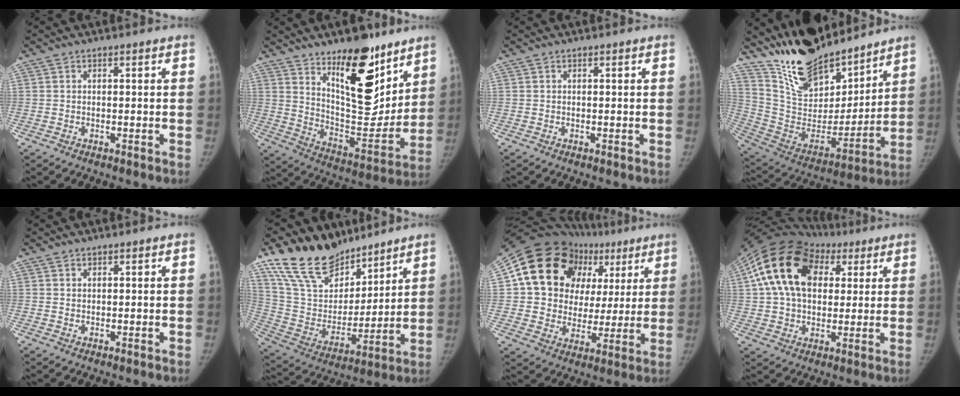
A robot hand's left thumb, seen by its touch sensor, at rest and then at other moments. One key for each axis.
{"total": 20.5, "fx": 12.1, "fy": 8.7, "fz": 14.1, "tx": -0.151, "ty": -0.101, "tz": 0.198}
{"total": 0.0}
{"total": 22.9, "fx": 19.2, "fy": 8.5, "fz": 9.1, "tx": -0.122, "ty": -0.110, "tz": 0.344}
{"total": 0.7, "fx": 0.6, "fy": 0.3, "fz": 0.1, "tx": 0.004, "ty": -0.004, "tz": 0.008}
{"total": 20.5, "fx": 15.8, "fy": 10.3, "fz": 8.2, "tx": -0.114, "ty": -0.074, "tz": 0.298}
{"total": 23.1, "fx": 8.4, "fy": 18.1, "fz": 11.6, "tx": -0.127, "ty": 0.035, "tz": 0.143}
{"total": 21.6, "fx": 6.6, "fy": 15.0, "fz": 14.0, "tx": -0.252, "ty": 0.032, "tz": 0.110}